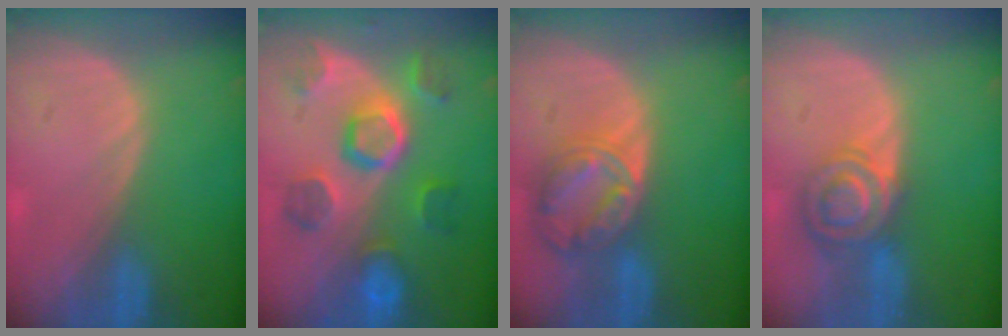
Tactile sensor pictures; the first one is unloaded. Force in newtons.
{"total": 9.3, "press": 9.1, "slide": 1.9}
{"total": 8.3, "press": 7.0, "slide": 4.4}
{"total": 7.3, "press": 6.1, "slide": 4.0}